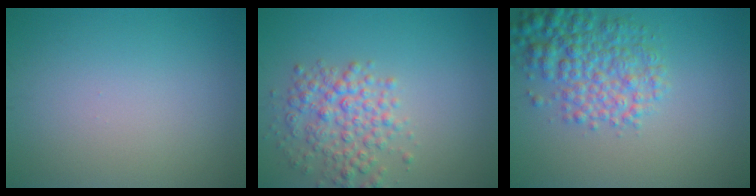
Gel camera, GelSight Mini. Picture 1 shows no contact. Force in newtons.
{"total": 4.2, "press": 4.2, "slide": 0.1}
{"total": 5.3, "press": 5.3, "slide": 0.2}